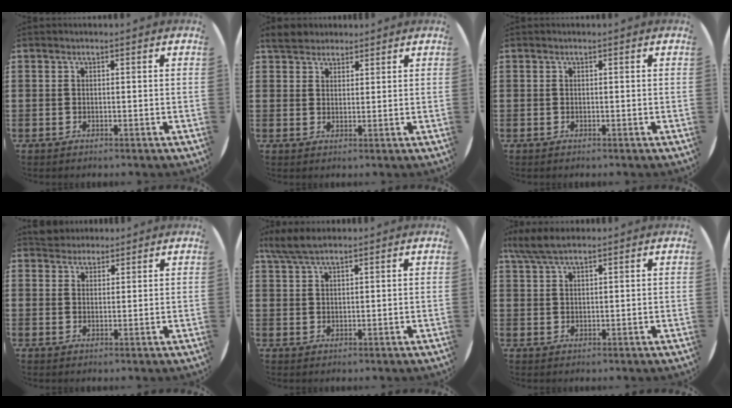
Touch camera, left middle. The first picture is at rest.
{"total": 3.5, "force": [3.2, 1.4, 0.5], "torque": [-0.011, -0.001, 0.060]}
{"total": 0.0}
{"total": 2.8, "force": [2.7, 0.8, 0.0], "torque": [0.002, -0.003, 0.051]}
{"total": 3.9, "force": [3.2, 0.7, 2.1], "torque": [-0.047, 0.002, 0.059]}
{"total": 4.2, "force": [3.3, 0.9, 2.4], "torque": [-0.053, 0.001, 0.061]}